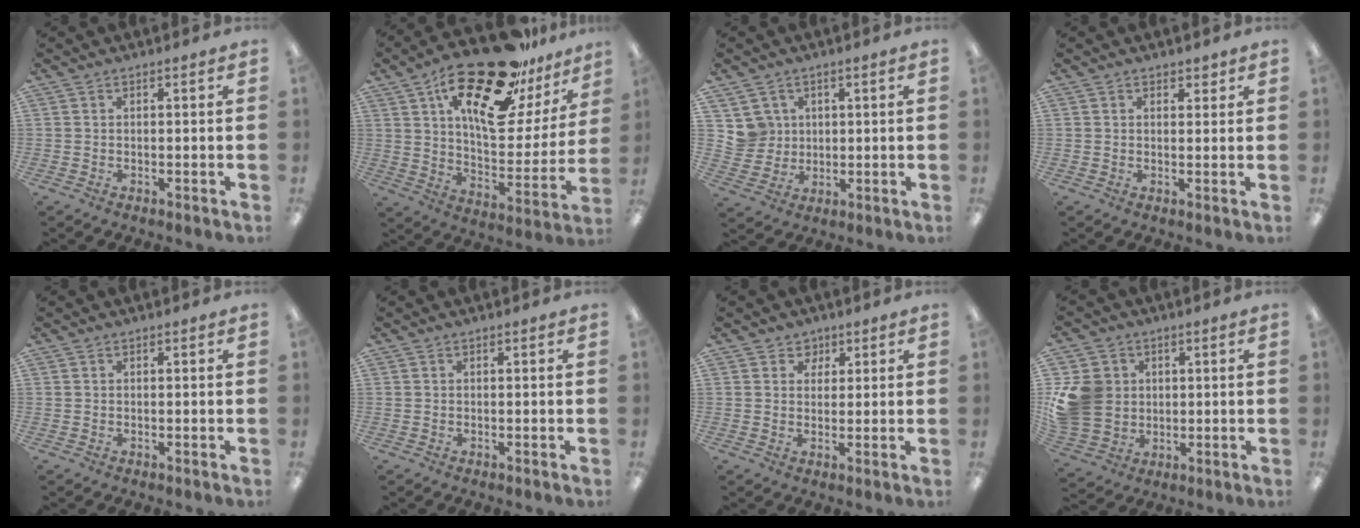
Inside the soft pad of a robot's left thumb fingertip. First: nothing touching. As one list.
[{"total": 27.9, "force": [18.3, 10.8, 18.1], "torque": [-0.273, -0.107, 0.304]}, {"total": 6.2, "force": [2.6, 5.6, -0.3], "torque": [0.001, -0.005, 0.049]}, {"total": 1.8, "force": [1.3, 1.2, 0.4], "torque": [0.007, -0.005, 0.020]}, {"total": 0.0}, {"total": 0.0}, {"total": 3.6, "force": [2.1, 2.9, 0.2], "torque": [0.009, -0.006, 0.034]}, {"total": 12.2, "force": [1.7, 11.0, 5.0], "torque": [-0.126, 0.009, 0.039]}]